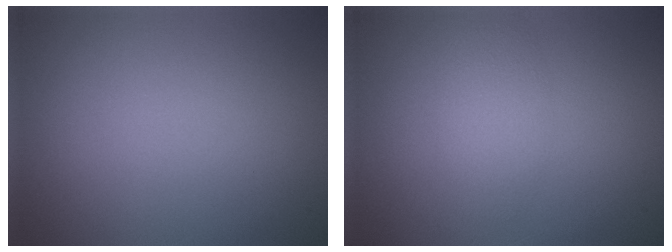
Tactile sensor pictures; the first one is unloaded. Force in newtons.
{"total": 2.0, "press": 2.0, "slide": 0.2}